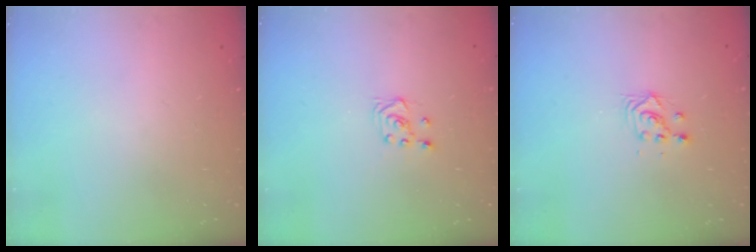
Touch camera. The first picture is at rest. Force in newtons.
{"total": 3.4, "press": 3.3, "slide": 0.8}
{"total": 2.8, "press": 2.8, "slide": 0.2}